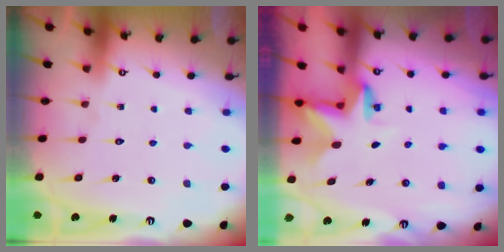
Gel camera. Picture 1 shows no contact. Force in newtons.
{"total": 2.8, "press": 2.8, "slide": 0.2}